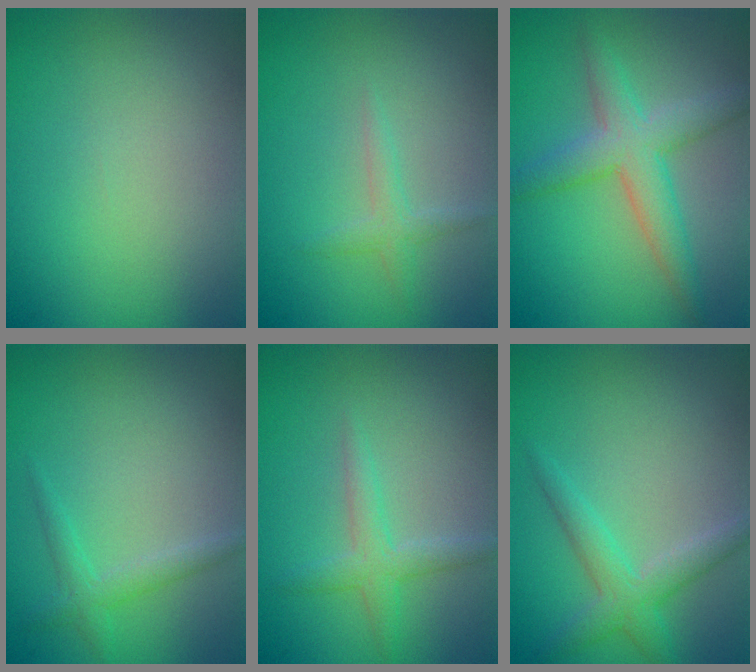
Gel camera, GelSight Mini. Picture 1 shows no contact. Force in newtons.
{"total": 1.3, "press": 1.3, "slide": 0.1}
{"total": 4.6, "press": 4.6, "slide": 0.1}
{"total": 1.6, "press": 1.6, "slide": 0.1}
{"total": 2.1, "press": 2.1, "slide": 0.1}
{"total": 2.8, "press": 2.8, "slide": 0.1}